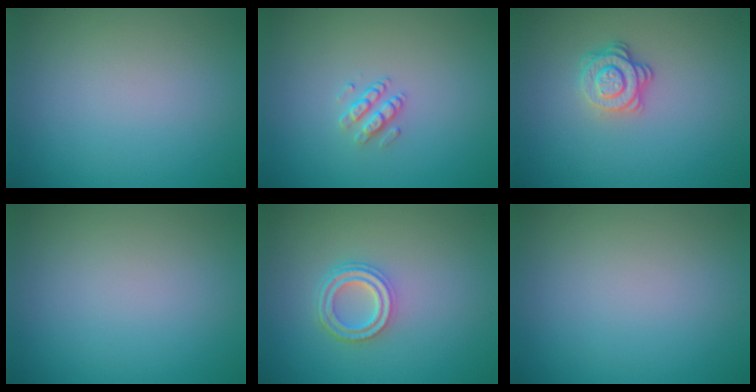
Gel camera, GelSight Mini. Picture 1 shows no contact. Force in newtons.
{"total": 1.5, "press": 1.1, "slide": 1.0}
{"total": 2.9, "press": 2.5, "slide": 1.6}
{"total": 0.0}
{"total": 3.5, "press": 2.6, "slide": 2.3}
{"total": 0.0}